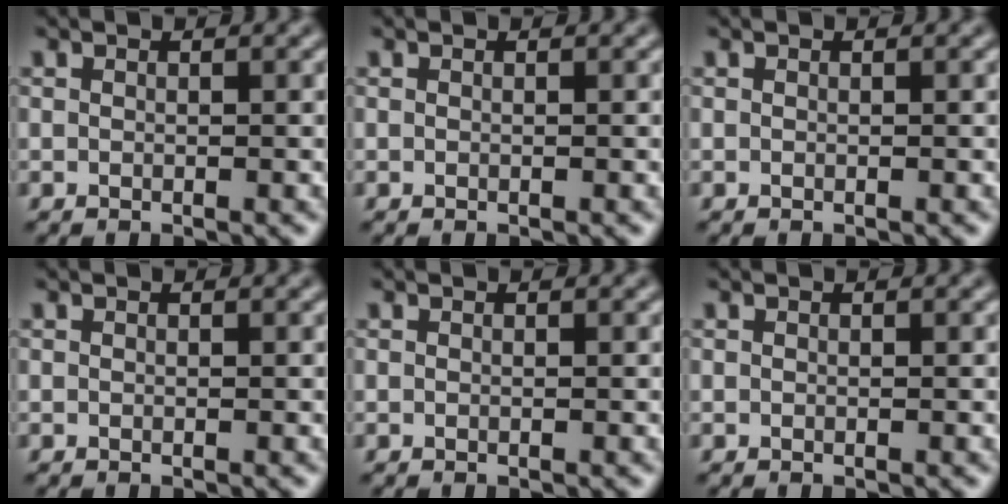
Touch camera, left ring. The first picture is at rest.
{"total": 0.0}
{"total": 0.0}
{"total": 0.0}
{"total": 0.0}
{"total": 0.0}